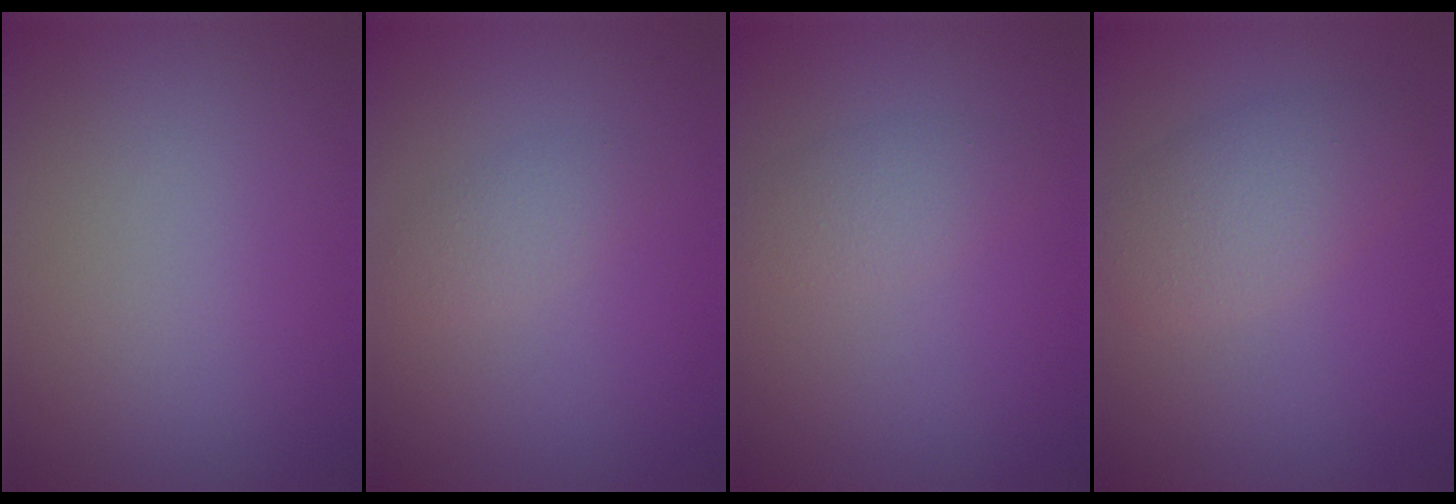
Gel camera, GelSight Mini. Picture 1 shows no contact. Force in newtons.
{"total": 1.7, "press": 1.7, "slide": 0.0}
{"total": 2.1, "press": 2.1, "slide": 0.1}
{"total": 4.2, "press": 4.2, "slide": 0.1}